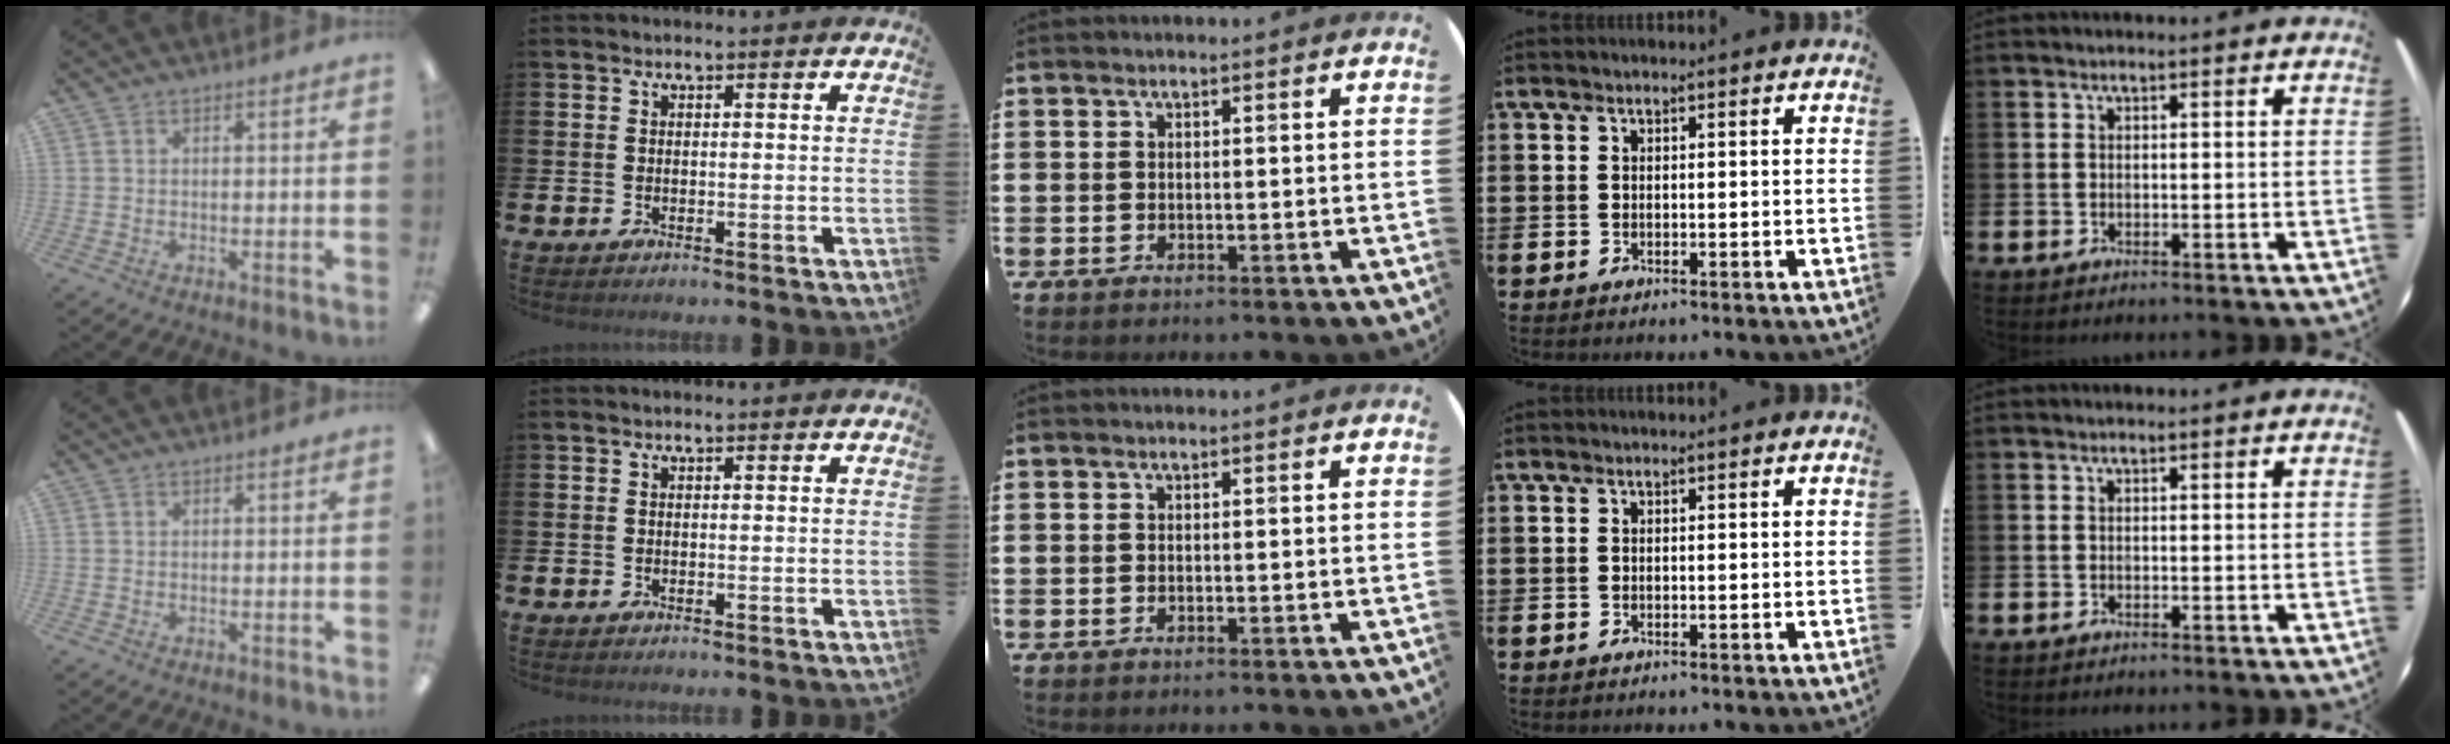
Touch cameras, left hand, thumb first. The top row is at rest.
{}